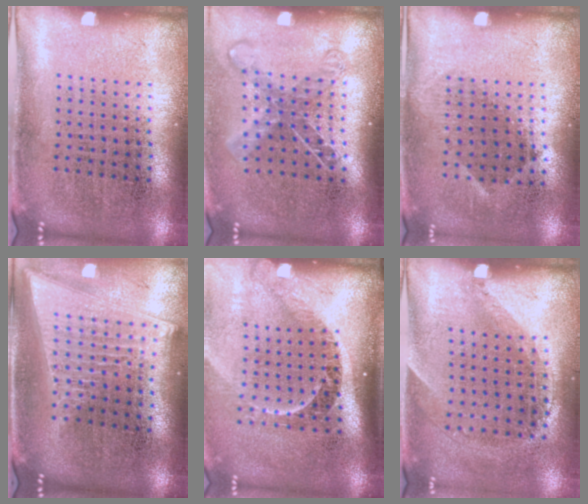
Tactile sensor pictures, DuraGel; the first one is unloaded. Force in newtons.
{"total": 1.5, "press": 1.2, "slide": 1.0}
{"total": 0.9, "press": 0.7, "slide": 0.6}
{"total": 2.1, "press": 1.8, "slide": 1.1}
{"total": 2.3, "press": 1.6, "slide": 1.6}
{"total": 1.4, "press": 1.0, "slide": 1.0}